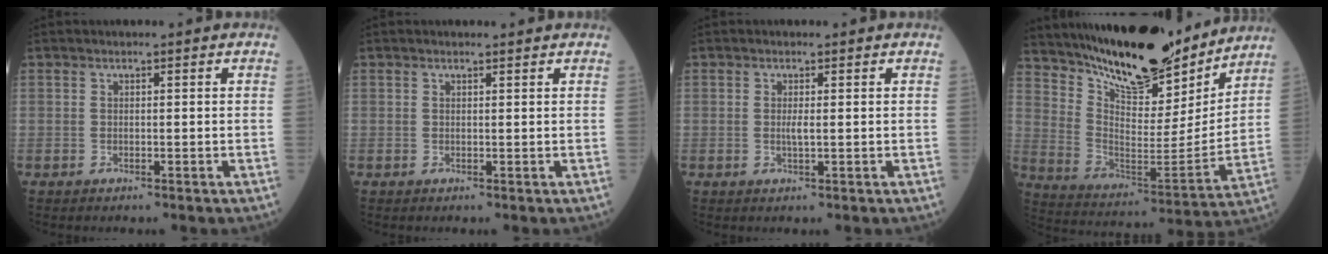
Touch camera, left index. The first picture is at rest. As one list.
[{"total": 0.7, "force": [0.7, 0.0, 0.0], "torque": [-0.008, 0.000, 0.010]}, {"total": 1.2, "force": [0.1, 0.1, 1.2], "torque": [-0.028, -0.002, 0.002]}, {"total": 20.3, "force": [17.7, 4.9, 8.8], "torque": [-0.152, -0.026, 0.287]}]